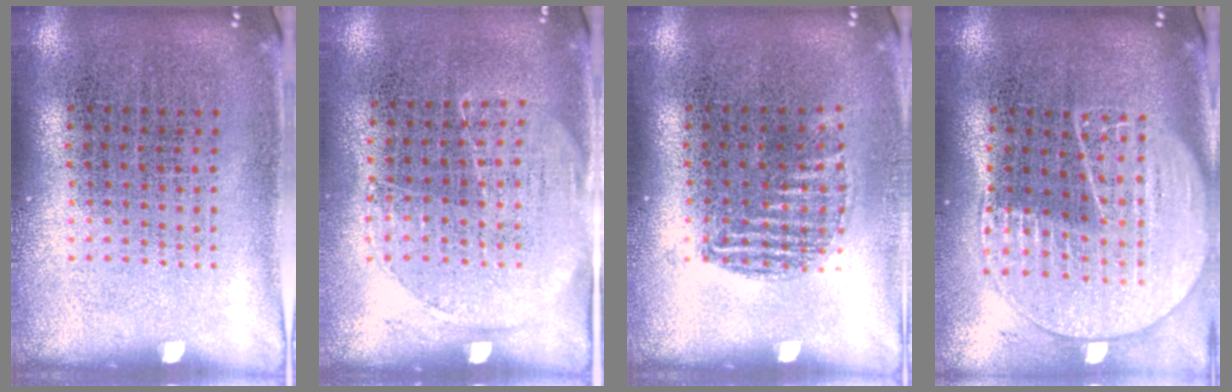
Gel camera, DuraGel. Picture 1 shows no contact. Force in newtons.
{"total": 1.4, "press": 1.2, "slide": 0.7}
{"total": 0.9, "press": 0.8, "slide": 0.4}
{"total": 2.0, "press": 1.8, "slide": 1.0}